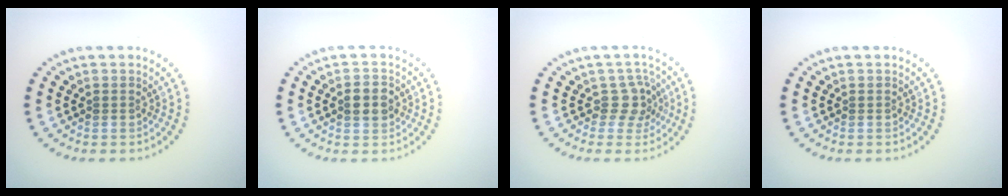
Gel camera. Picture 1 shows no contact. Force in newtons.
{"total": 2.9, "press": 2.9, "slide": 0.1}
{"total": 2.6, "press": 2.0, "slide": 1.6}
{"total": 0.0}